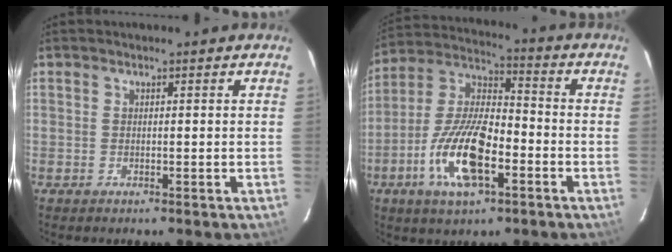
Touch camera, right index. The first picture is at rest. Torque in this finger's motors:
{"motor_torque": [2.14, 0.00, 0.59, 0.21]}